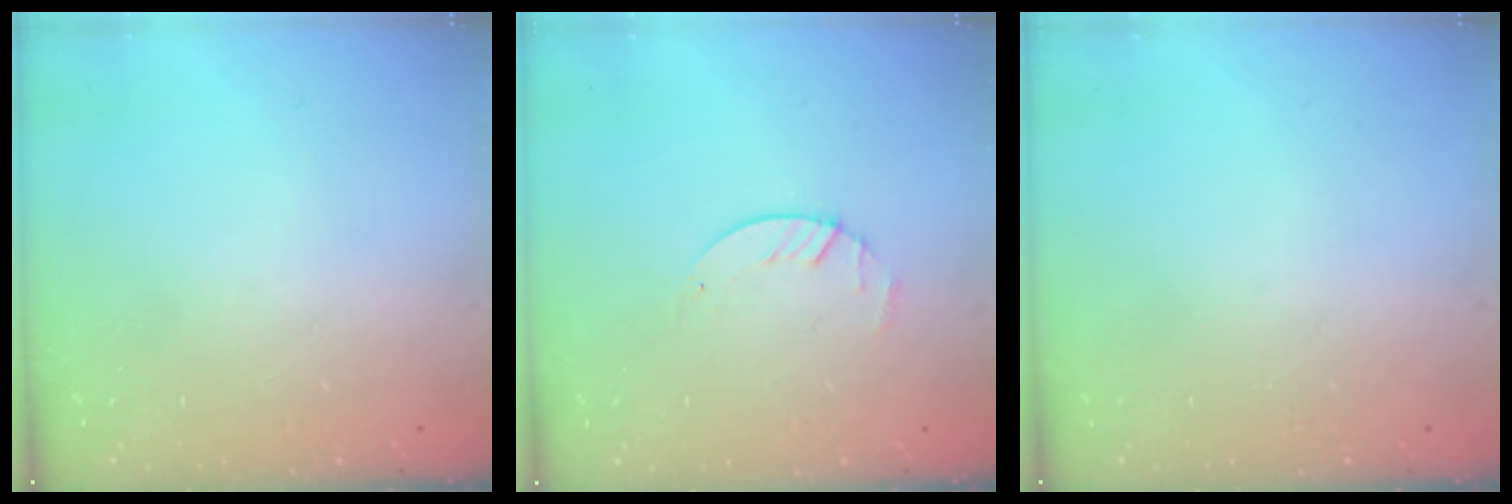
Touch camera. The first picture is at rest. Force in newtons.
{"total": 1.8, "press": 1.8, "slide": 0.2}
{"total": 0.0}